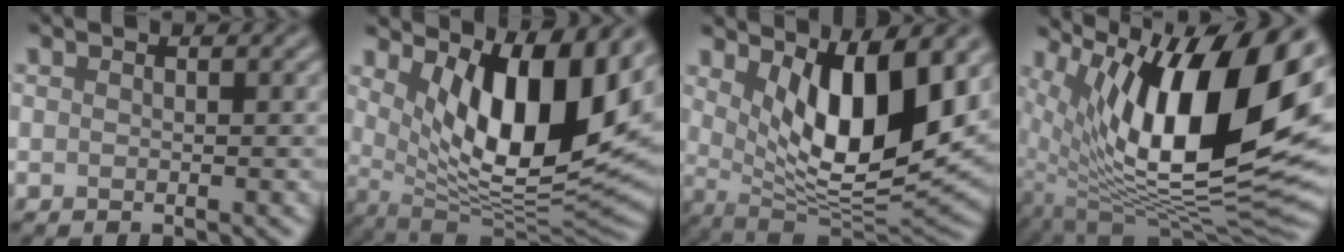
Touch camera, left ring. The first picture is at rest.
{"total": 11.3, "force": [3.9, 4.1, 9.8], "torque": [-0.152, -0.018, 0.069]}
{"total": 10.4, "force": [3.0, 3.8, 9.2], "torque": [-0.148, -0.023, 0.056]}
{"total": 16.7, "force": [5.4, 6.6, 14.4], "torque": [-0.229, 0.002, 0.093]}